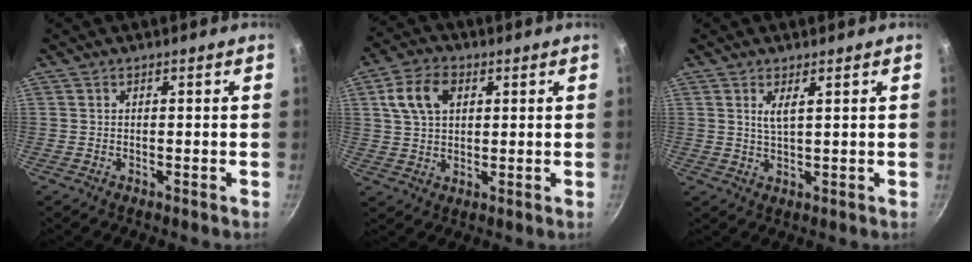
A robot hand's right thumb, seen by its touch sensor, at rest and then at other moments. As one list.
[{"total": 8.8, "force": [2.9, 5.8, 5.9], "torque": [-0.104, 0.006, 0.051]}, {"total": 2.7, "force": [1.2, 0.6, 2.3], "torque": [-0.049, -0.012, 0.026]}]